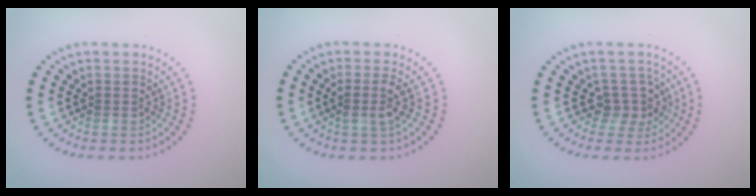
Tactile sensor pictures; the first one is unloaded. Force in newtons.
{"total": 1.8, "press": 1.4, "slide": 1.1}
{"total": 2.5, "press": 2.0, "slide": 1.6}